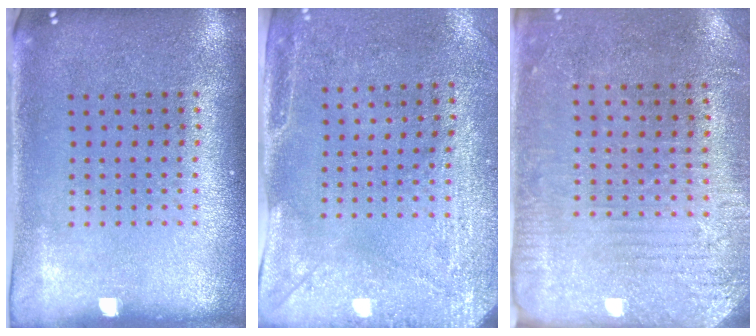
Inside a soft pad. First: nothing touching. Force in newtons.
{"total": 2.9, "press": 2.3, "slide": 1.8}
{"total": 2.8, "press": 2.6, "slide": 1.2}